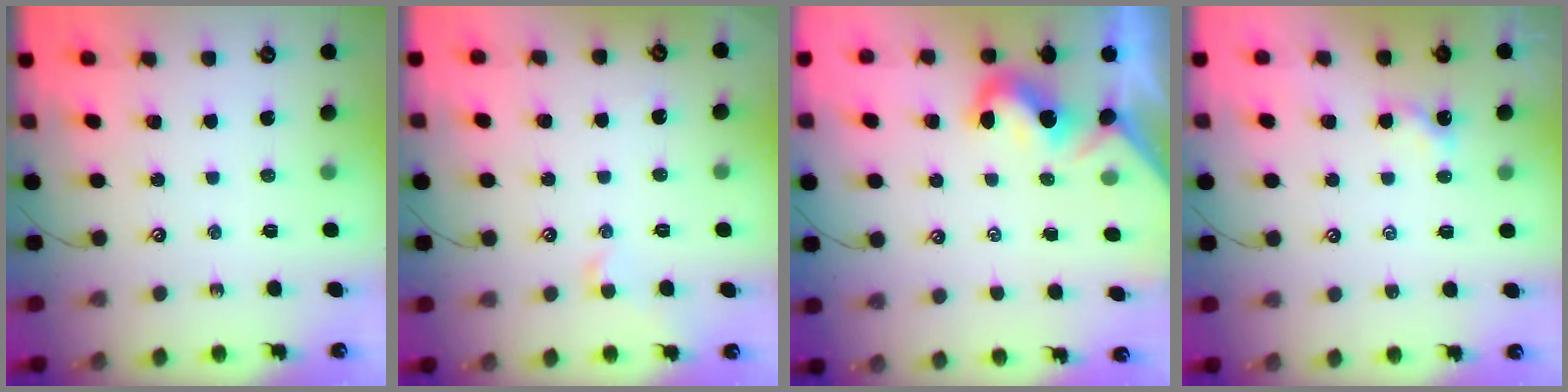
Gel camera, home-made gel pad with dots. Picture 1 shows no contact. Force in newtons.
{"total": 0.7, "press": 0.4, "slide": 0.6}
{"total": 2.1, "press": 2.0, "slide": 0.5}
{"total": 0.0}